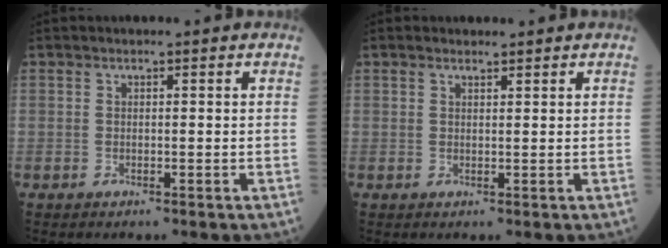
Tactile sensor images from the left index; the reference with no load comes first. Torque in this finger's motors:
{"motor_torque": [0.99, -1.16, 0.01, 0.03]}